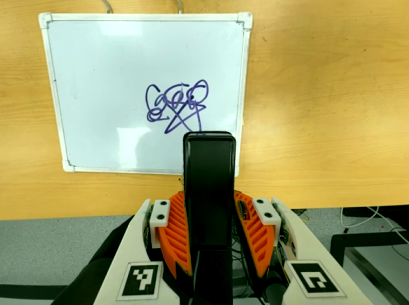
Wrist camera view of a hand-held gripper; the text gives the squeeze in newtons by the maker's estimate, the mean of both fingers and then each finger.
{"total": 3.9, "left": 2.4, "right": 5.5}